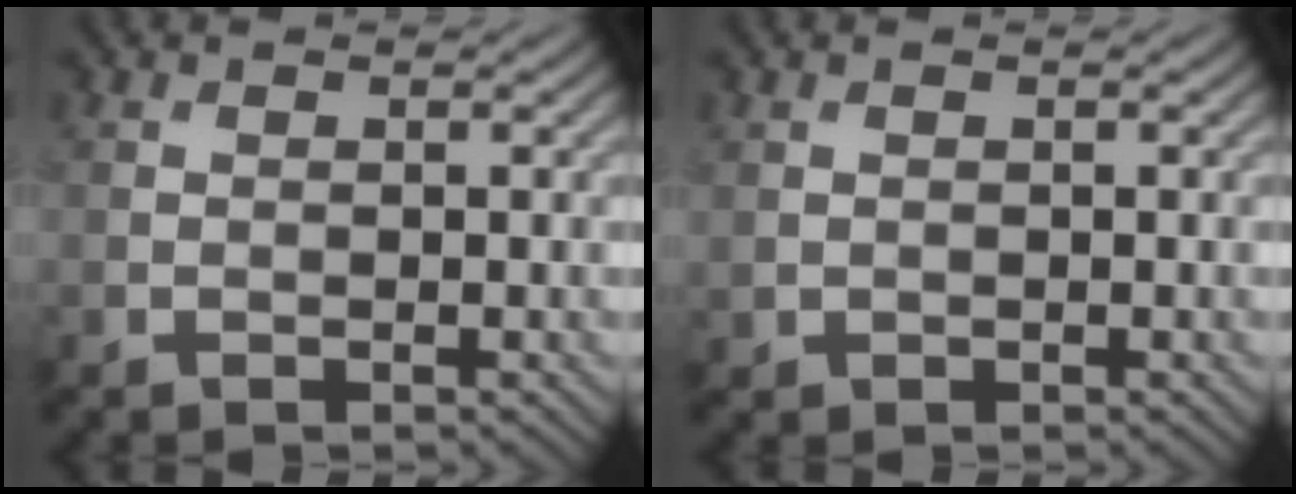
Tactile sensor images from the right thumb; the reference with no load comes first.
{"total": 0.6, "force": [0.2, 0.6, 0.1], "torque": [-0.004, -0.004, 0.008]}